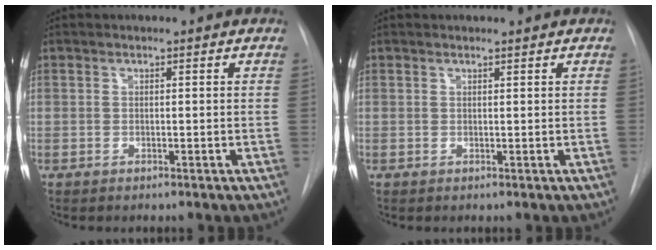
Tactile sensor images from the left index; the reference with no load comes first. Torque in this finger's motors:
{"motor_torque": [-0.16, 0.22, -0.05, -0.01]}